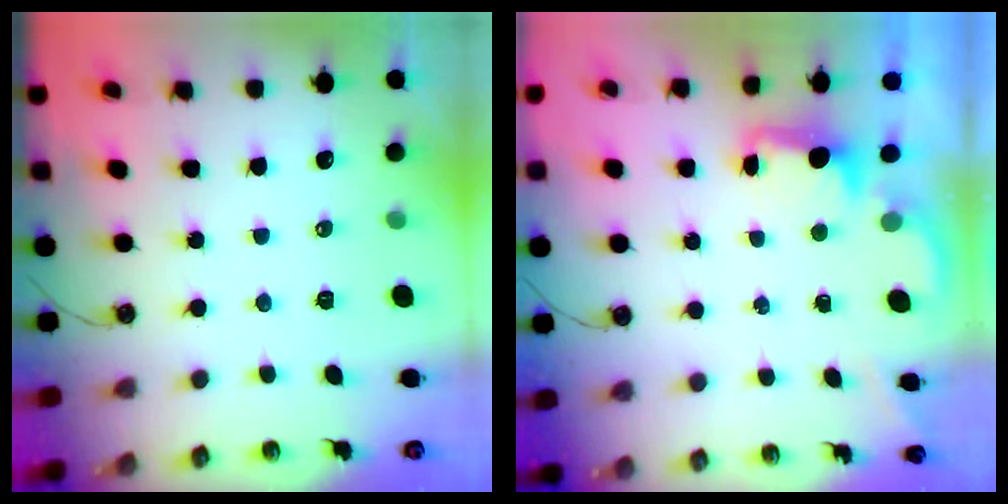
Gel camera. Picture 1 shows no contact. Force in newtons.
{"total": 1.5, "press": 1.4, "slide": 0.7}